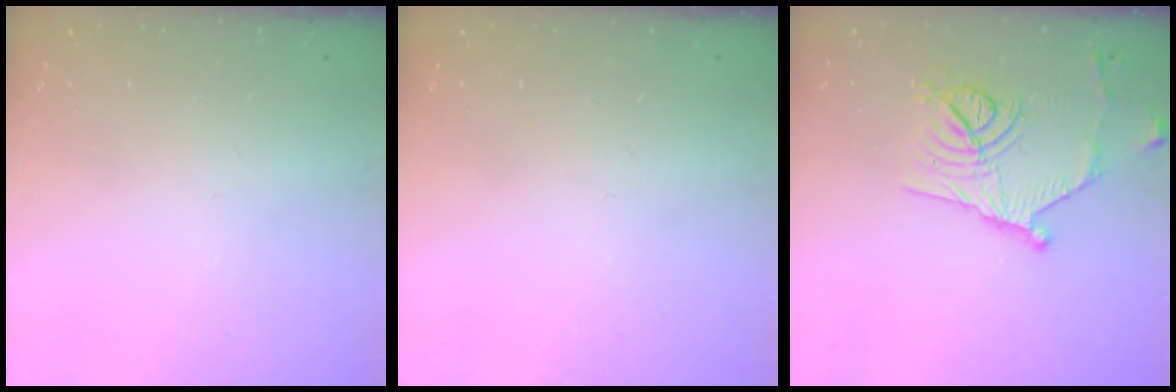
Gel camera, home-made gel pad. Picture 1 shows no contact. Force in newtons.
{"total": 0.0}
{"total": 14.8, "press": 14.6, "slide": 2.2}